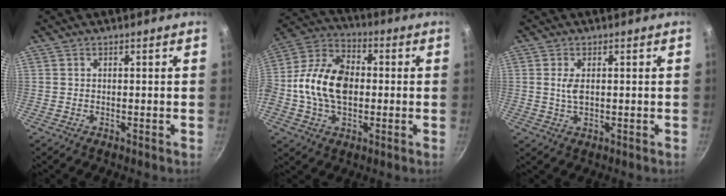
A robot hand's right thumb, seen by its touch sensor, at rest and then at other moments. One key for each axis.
{"total": 16.6, "fx": -0.6, "fy": 11.2, "fz": 12.3, "tx": -0.209, "ty": 0.029, "tz": -0.028}
{"total": 3.0, "fx": 0.5, "fy": 1.5, "fz": 2.5, "tx": -0.047, "ty": -0.004, "tz": 0.012}